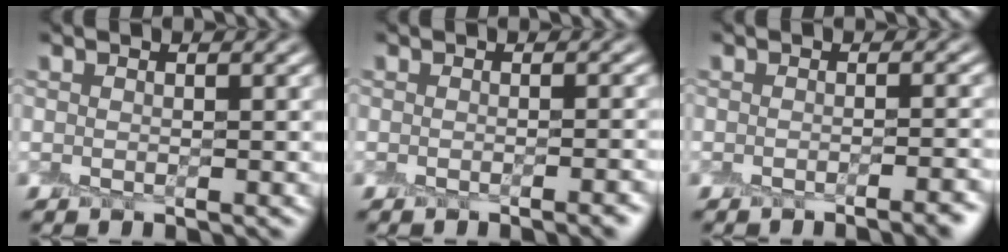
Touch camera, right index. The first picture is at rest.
{"total": 2.4, "force": [-1.8, 0.2, 1.6], "torque": [-0.014, -0.002, -0.020]}
{"total": 3.1, "force": [-2.4, 0.4, 1.9], "torque": [-0.019, -0.002, -0.029]}